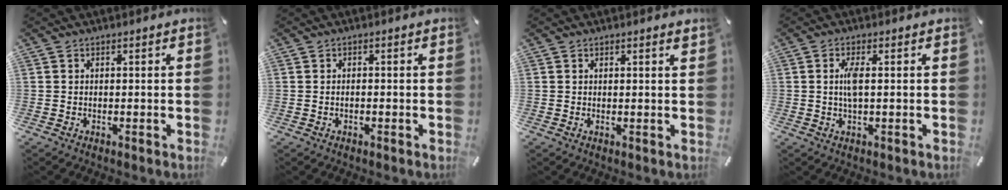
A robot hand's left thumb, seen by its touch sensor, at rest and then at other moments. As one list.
[{"total": 0.9, "force": [-0.3, 0.4, 0.7], "torque": [-0.016, -0.001, -0.006]}, {"total": 1.0, "force": [0.6, -0.1, 0.7], "torque": [-0.014, -0.001, 0.011]}, {"total": 4.2, "force": [0.3, 1.0, 4.1], "torque": [-0.088, -0.004, 0.001]}]